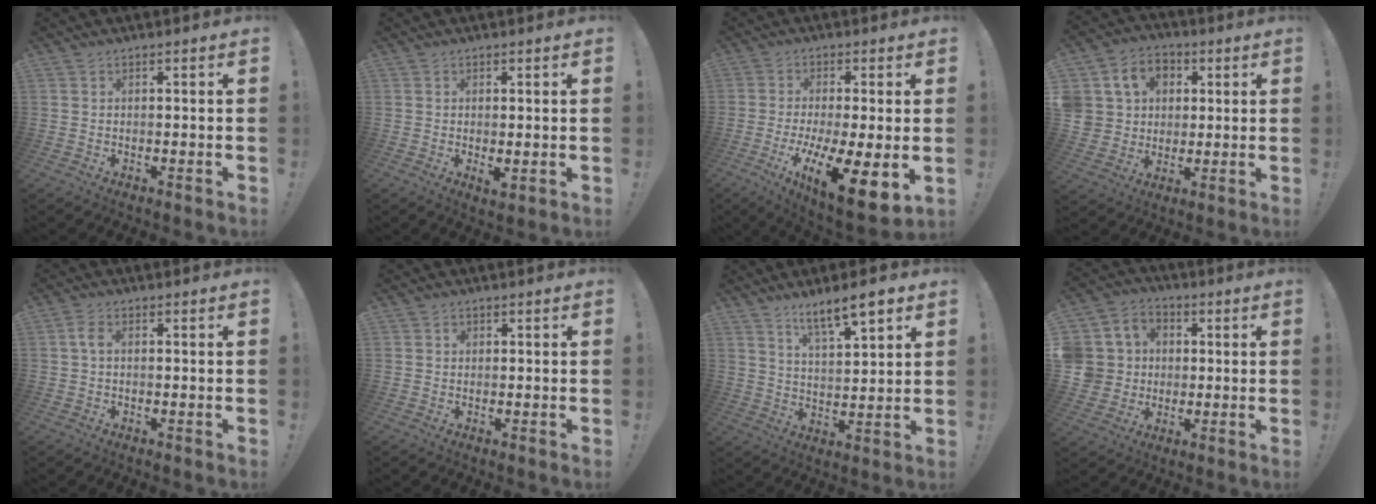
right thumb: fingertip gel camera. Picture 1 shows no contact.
{"total": 2.4, "force": [0.4, 1.0, 2.1], "torque": [-0.023, -0.006, 0.008]}
{"total": 14.1, "force": [-4.8, 3.5, 12.8], "torque": [-0.189, 0.013, -0.068]}
{"total": 11.3, "force": [2.9, 10.2, 3.8], "torque": [-0.063, -0.007, 0.065]}
{"total": 2.8, "force": [0.1, 1.3, 2.5], "torque": [-0.056, 0.006, 0.001]}
{"total": 0.8, "force": [0.2, 0.8, 0.1], "torque": [0.002, 0.000, 0.003]}
{"total": 10.4, "force": [7.5, 2.3, 6.8], "torque": [-0.107, -0.042, 0.126]}
{"total": 10.3, "force": [0.2, 9.9, 2.9], "torque": [-0.059, 0.008, 0.012]}